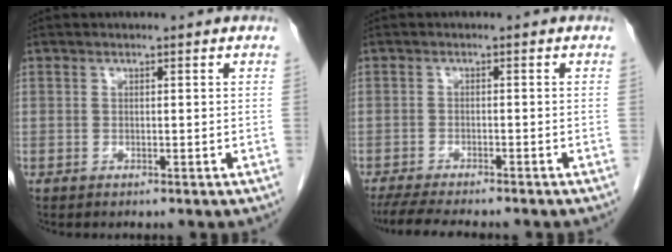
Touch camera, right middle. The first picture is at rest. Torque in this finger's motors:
{"motor_torque": [0.36, -0.21, 0.07, 0.02]}